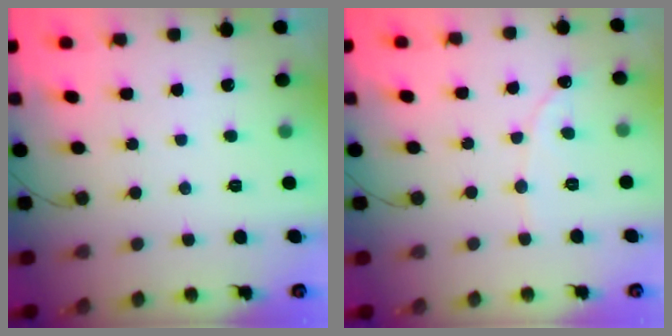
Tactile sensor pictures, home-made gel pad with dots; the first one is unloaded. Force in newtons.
{"total": 2.2, "press": 2.2, "slide": 0.2}